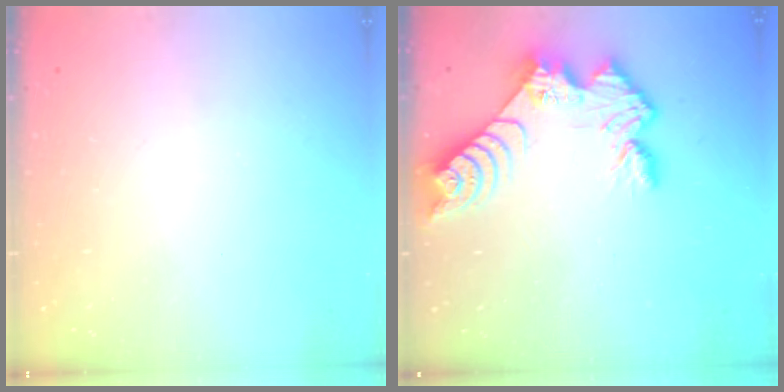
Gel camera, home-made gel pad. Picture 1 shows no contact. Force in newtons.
{"total": 11.3, "press": 11.3, "slide": 0.4}